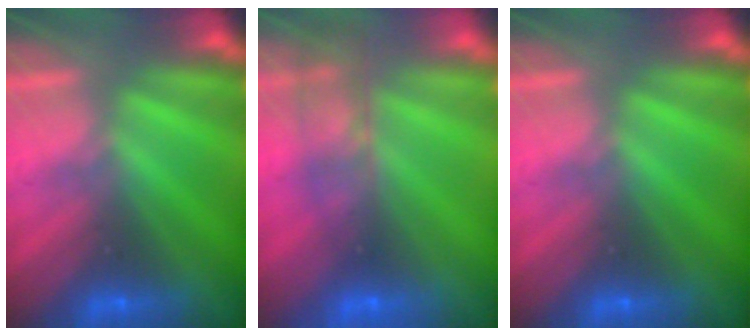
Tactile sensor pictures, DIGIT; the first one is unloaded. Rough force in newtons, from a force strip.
{"total": 10.1}
{"total": 0.0}